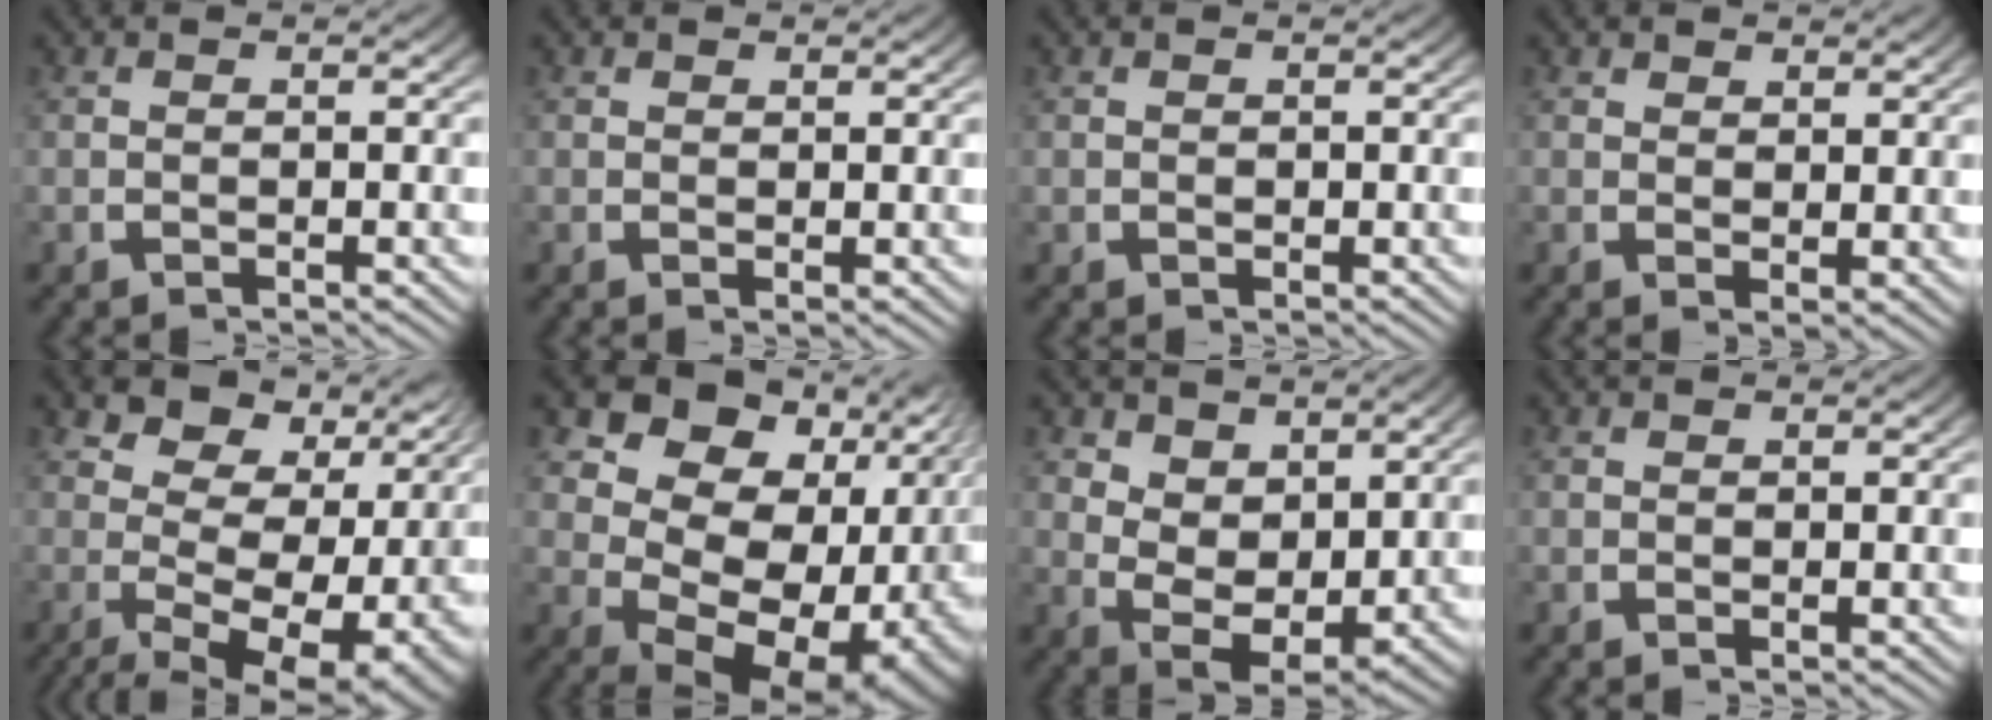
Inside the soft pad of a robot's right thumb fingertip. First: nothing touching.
{"total": 0.8, "force": [0.7, 0.4, 0.2], "torque": [0.003, -0.004, 0.015]}
{"total": 0.6, "force": [0.2, 0.5, 0.2], "torque": [-0.005, -0.004, 0.006]}
{"total": 2.0, "force": [1.7, 0.9, 0.8], "torque": [-0.004, -0.006, 0.030]}
{"total": 12.9, "force": [-0.5, 7.6, 10.4], "torque": [-0.171, -0.045, 0.010]}
{"total": 17.3, "force": [-0.9, 12.1, 12.4], "torque": [-0.214, -0.049, 0.003]}
{"total": 7.0, "force": [-0.2, 4.9, 4.9], "torque": [-0.119, -0.051, 0.017]}
{"total": 0.5, "force": [0.5, 0.3, 0.1], "torque": [0.003, -0.002, 0.010]}